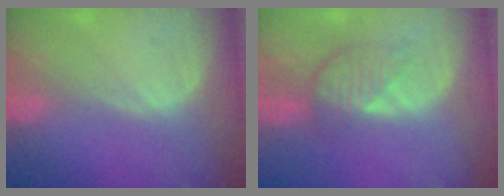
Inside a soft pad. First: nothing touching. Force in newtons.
{"total": 4.5, "press": 4.1, "slide": 1.9}